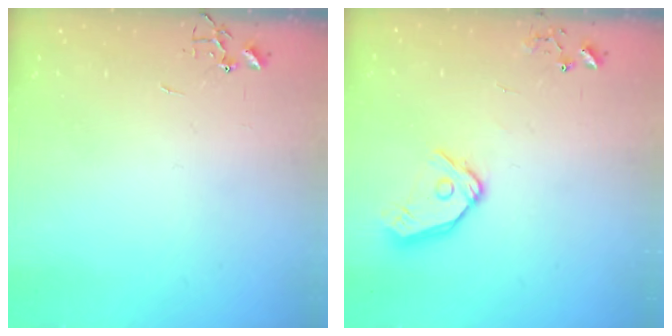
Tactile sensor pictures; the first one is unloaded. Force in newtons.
{"total": 12.2, "press": 12.1, "slide": 1.5}